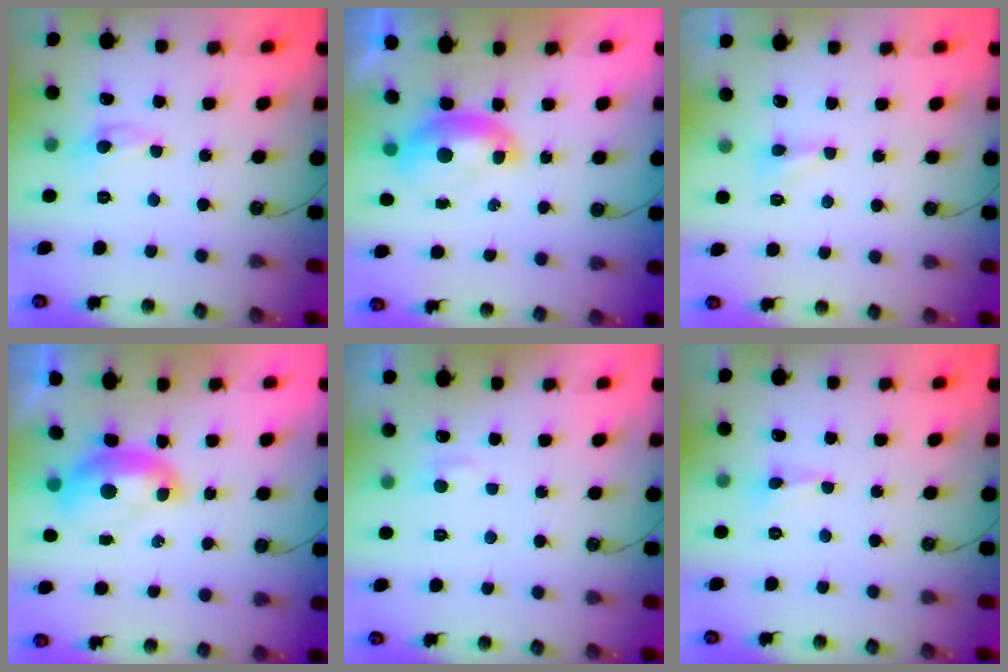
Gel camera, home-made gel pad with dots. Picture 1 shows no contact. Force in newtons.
{"total": 2.1, "press": 2.0, "slide": 0.4}
{"total": 0.6, "press": 0.5, "slide": 0.3}
{"total": 2.6, "press": 2.5, "slide": 0.6}
{"total": 1.4, "press": 1.3, "slide": 0.6}
{"total": 0.8, "press": 0.8, "slide": 0.2}